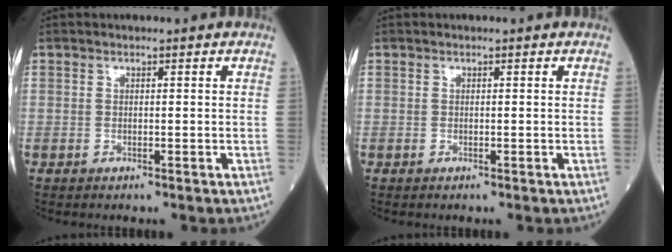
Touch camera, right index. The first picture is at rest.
{"total": 0.0}